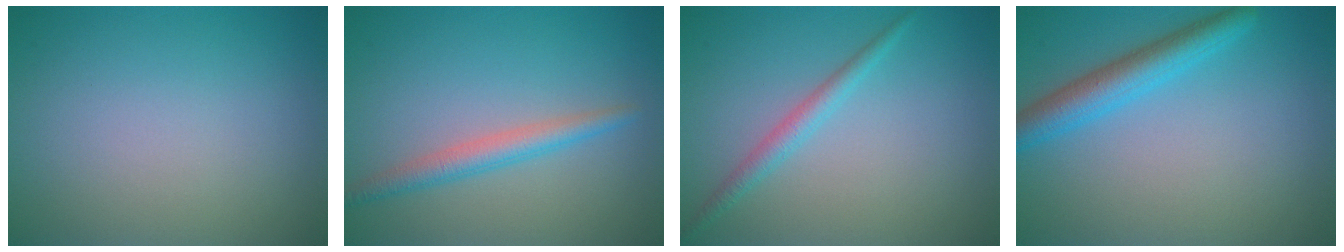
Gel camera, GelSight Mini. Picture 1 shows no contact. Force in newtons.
{"total": 2.5, "press": 2.5, "slide": 0.0}
{"total": 1.8, "press": 1.8, "slide": 0.1}
{"total": 3.9, "press": 3.9, "slide": 0.2}